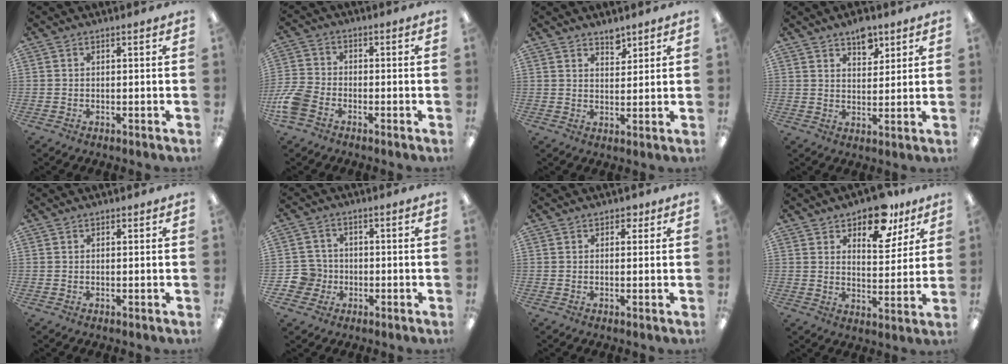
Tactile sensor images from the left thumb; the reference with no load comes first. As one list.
[{"total": 7.3, "force": [-3.5, 4.8, 4.2], "torque": [-0.102, 0.012, -0.067]}, {"total": 4.0, "force": [3.4, 1.7, 1.0], "torque": [-0.001, -0.024, 0.059]}, {"total": 6.8, "force": [4.9, 3.6, 3.1], "torque": [-0.024, -0.027, 0.082]}, {"total": 0.5, "force": [0.4, 0.3, 0.1], "torque": [-0.002, 0.002, 0.008]}, {"total": 5.9, "force": [-1.2, 5.7, 1.1], "torque": [-0.034, 0.014, -0.022]}, {"total": 2.1, "force": [1.2, 1.5, 1.0], "torque": [-0.004, -0.002, 0.018]}, {"total": 12.9, "force": [9.2, 6.2, 6.6], "torque": [-0.085, -0.050, 0.160]}]